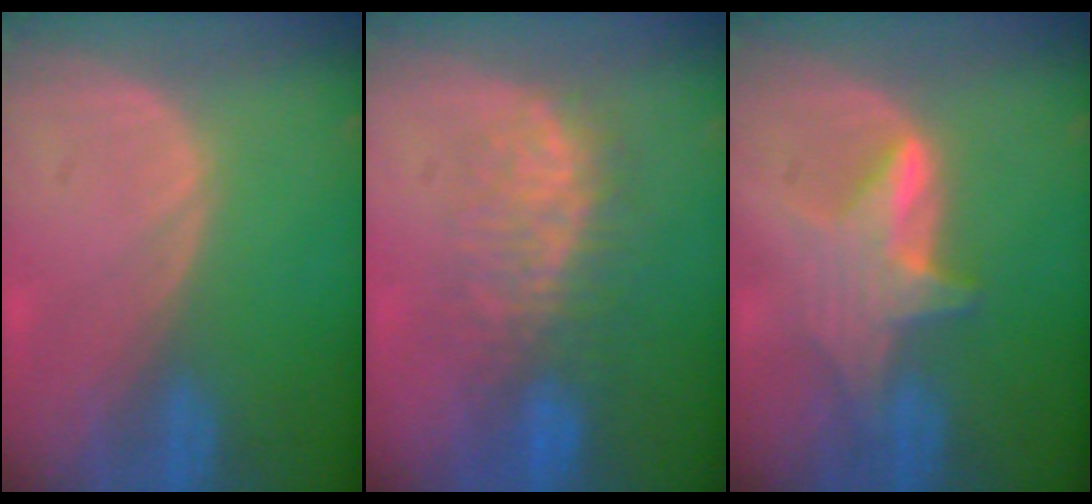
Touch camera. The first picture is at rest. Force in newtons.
{"total": 7.8, "press": 7.5, "slide": 2.2}
{"total": 5.9, "press": 5.8, "slide": 0.8}